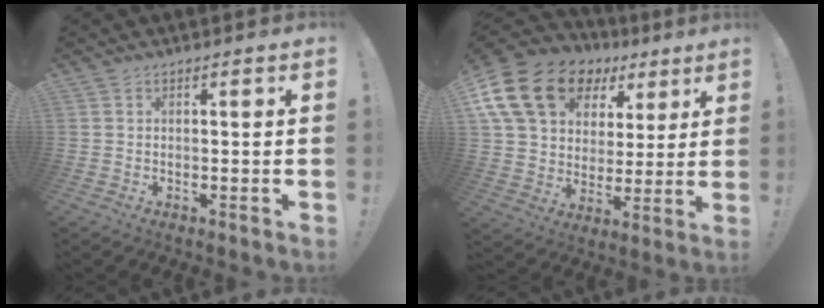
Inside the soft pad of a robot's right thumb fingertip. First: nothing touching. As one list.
[{"total": 20.7, "force": [10.2, 14.1, 11.3], "torque": [-0.178, -0.045, 0.201]}]